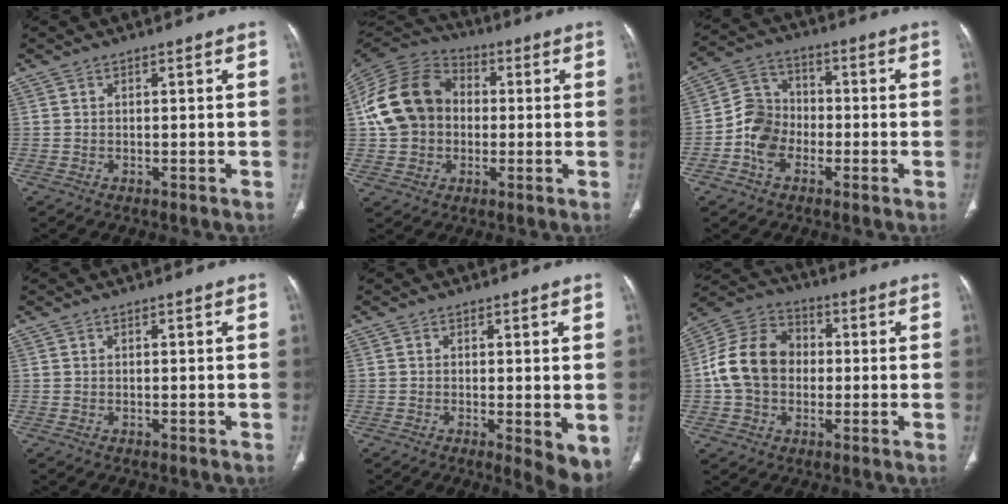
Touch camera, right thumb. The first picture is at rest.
{"total": 16.9, "force": [0.7, 13.6, 9.9], "torque": [-0.185, 0.030, 0.005]}
{"total": 9.0, "force": [-2.8, 7.0, 4.9], "torque": [-0.075, 0.030, -0.063]}
{"total": 0.0}
{"total": 5.9, "force": [-1.0, 1.7, 5.6], "torque": [-0.079, -0.019, -0.014]}
{"total": 13.8, "force": [-0.2, 10.9, 8.4], "torque": [-0.141, 0.034, -0.012]}